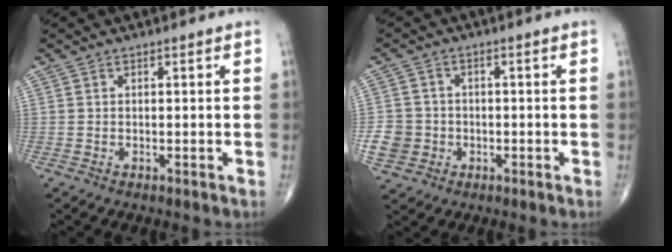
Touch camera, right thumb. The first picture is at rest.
{"total": 5.6, "force": [-1.4, 5.3, 1.4], "torque": [-0.009, 0.009, -0.024]}